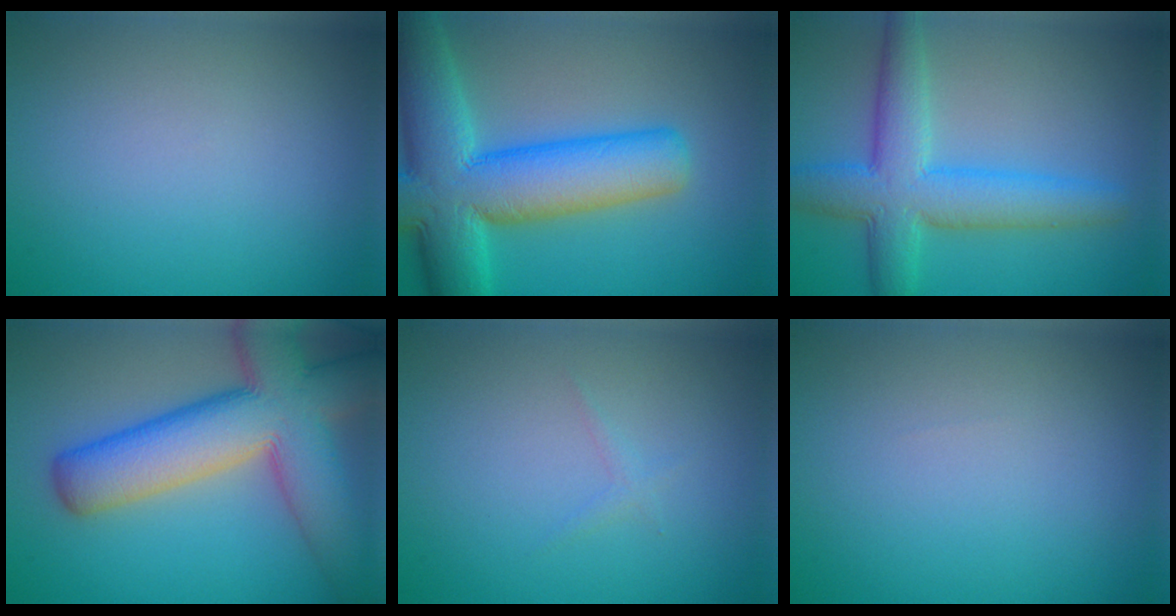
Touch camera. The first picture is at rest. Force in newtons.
{"total": 12.3, "press": 12.3, "slide": 0.6}
{"total": 6.7, "press": 6.7, "slide": 0.1}
{"total": 12.2, "press": 12.1, "slide": 0.6}
{"total": 0.6, "press": 0.6, "slide": 0.0}
{"total": 0.0}